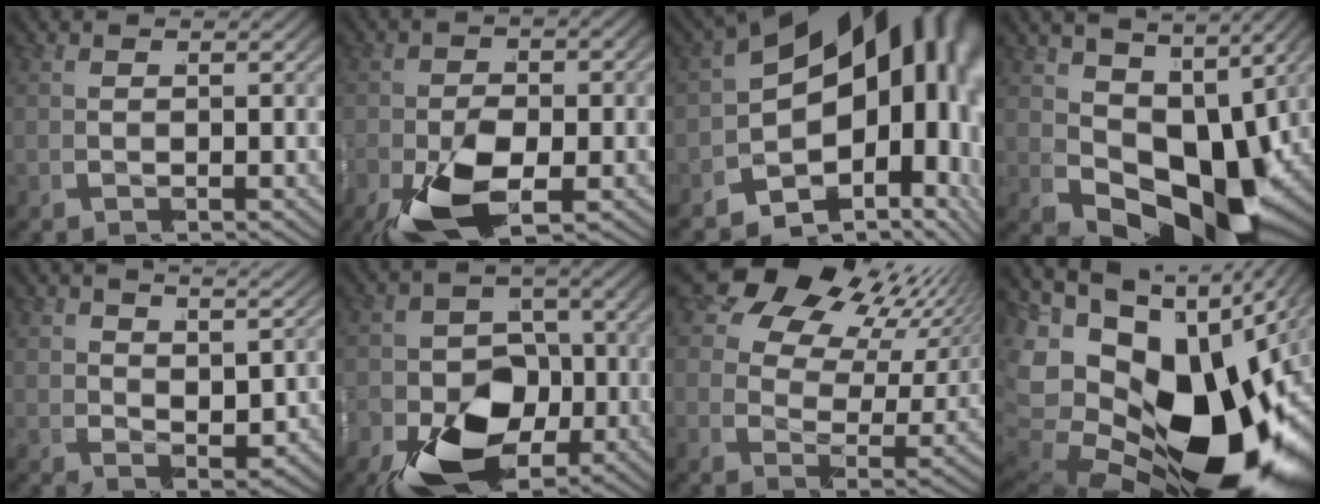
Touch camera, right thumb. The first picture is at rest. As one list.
[{"total": 9.1, "force": [-3.3, 5.1, 6.8], "torque": [-0.160, -0.042, -0.040]}, {"total": 20.1, "force": [1.2, 12.6, 15.6], "torque": [-0.217, 0.008, -0.014]}, {"total": 13.6, "force": [-2.1, 8.1, 10.7], "torque": [-0.191, -0.047, -0.013]}, {"total": 3.9, "force": [3.4, 1.1, 1.7], "torque": [-0.025, 0.004, 0.053]}, {"total": 13.1, "force": [-4.2, 9.4, 8.2], "torque": [-0.184, -0.071, -0.045]}, {"total": 10.4, "force": [5.7, 6.0, 6.3], "torque": [-0.108, 0.016, 0.078]}, {"total": 23.6, "force": [-2.2, 15.5, 17.6], "torque": [-0.317, -0.053, -0.017]}]